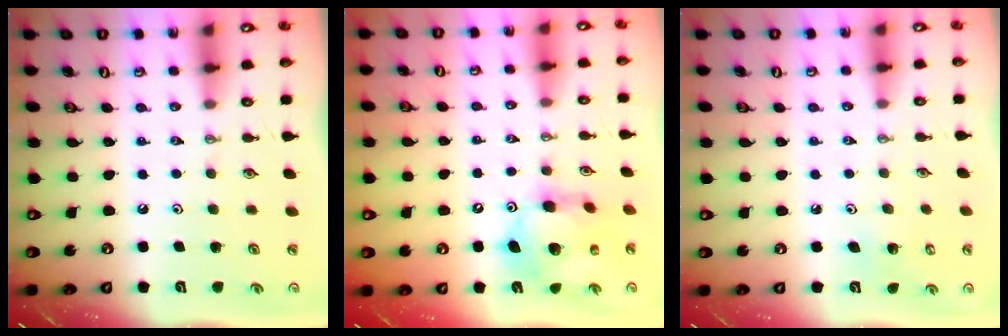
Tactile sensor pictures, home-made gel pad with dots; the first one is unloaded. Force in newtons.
{"total": 12.9, "press": 12.9, "slide": 1.1}
{"total": 3.5, "press": 3.5, "slide": 0.2}